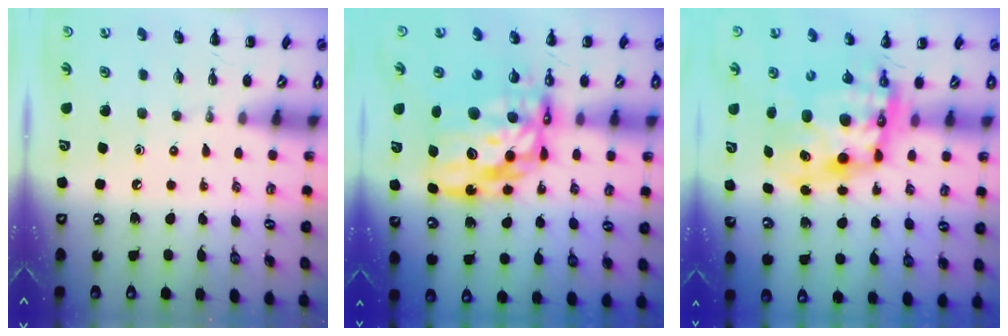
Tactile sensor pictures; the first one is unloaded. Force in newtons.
{"total": 17.1, "press": 16.4, "slide": 4.6}
{"total": 11.5, "press": 11.2, "slide": 2.7}